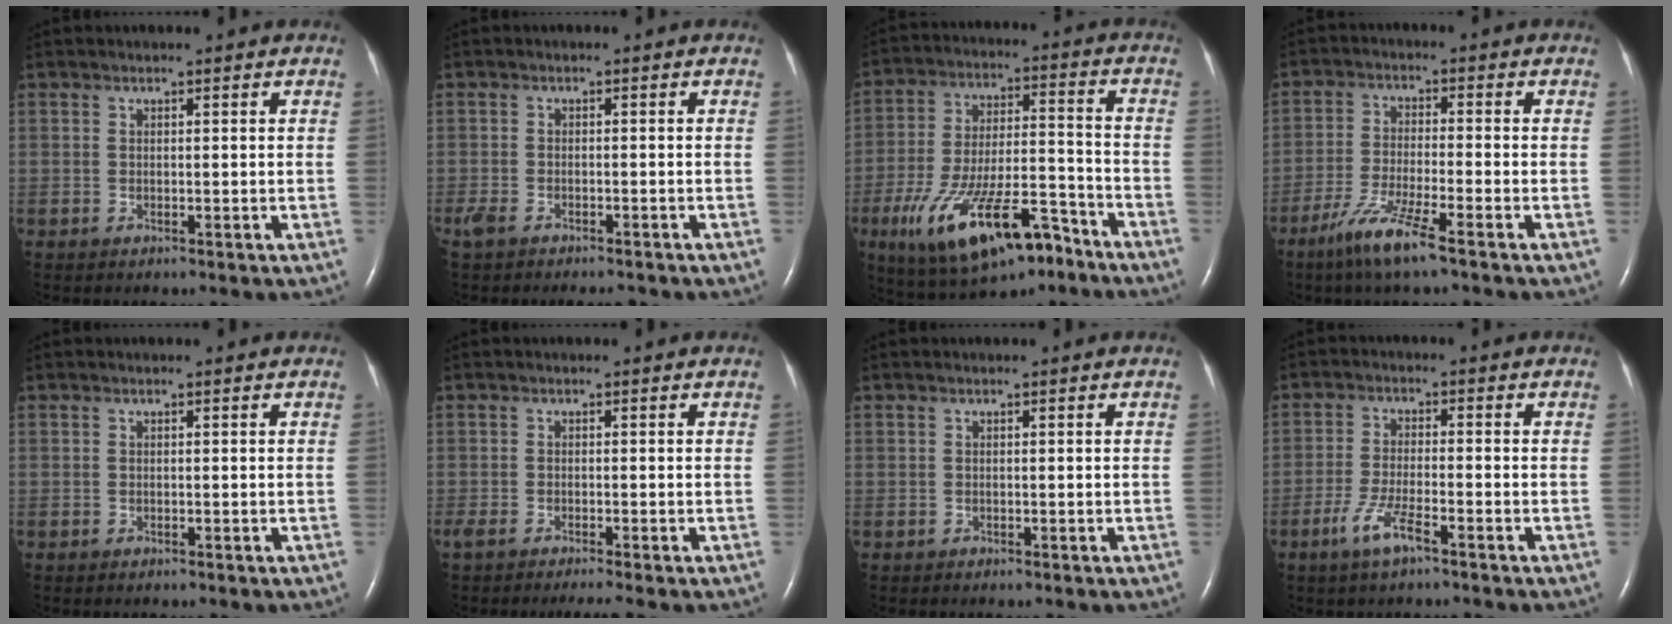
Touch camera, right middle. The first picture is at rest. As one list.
[{"total": 6.0, "force": [-4.8, 2.0, 3.0], "torque": [-0.054, -0.009, -0.073]}, {"total": 17.6, "force": [-10.3, 5.3, 13.3], "torque": [-0.242, -0.006, -0.168]}, {"total": 7.6, "force": [-5.1, -0.1, 5.7], "torque": [-0.123, -0.021, -0.099]}, {"total": 0.0}, {"total": 3.8, "force": [-3.1, 0.0, 2.3], "torque": [-0.043, -0.009, -0.054]}, {"total": 0.0}, {"total": 5.1, "force": [-3.1, 0.6, 4.0], "torque": [-0.088, -0.006, -0.062]}]